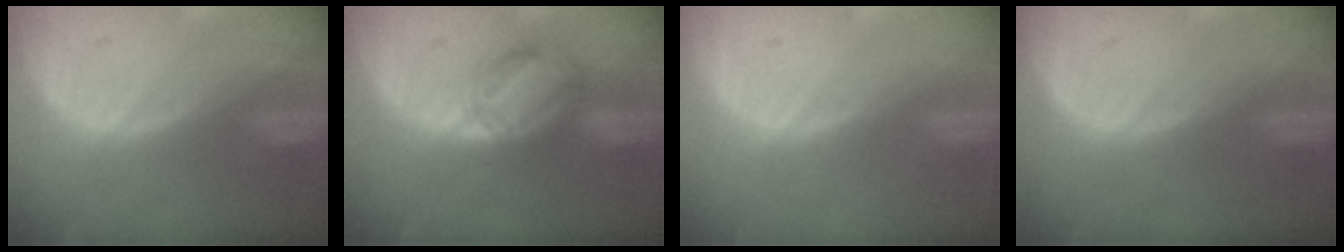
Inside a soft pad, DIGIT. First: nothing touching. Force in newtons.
{"total": 5.8, "press": 5.5, "slide": 1.8}
{"total": 0.0}
{"total": 0.0}